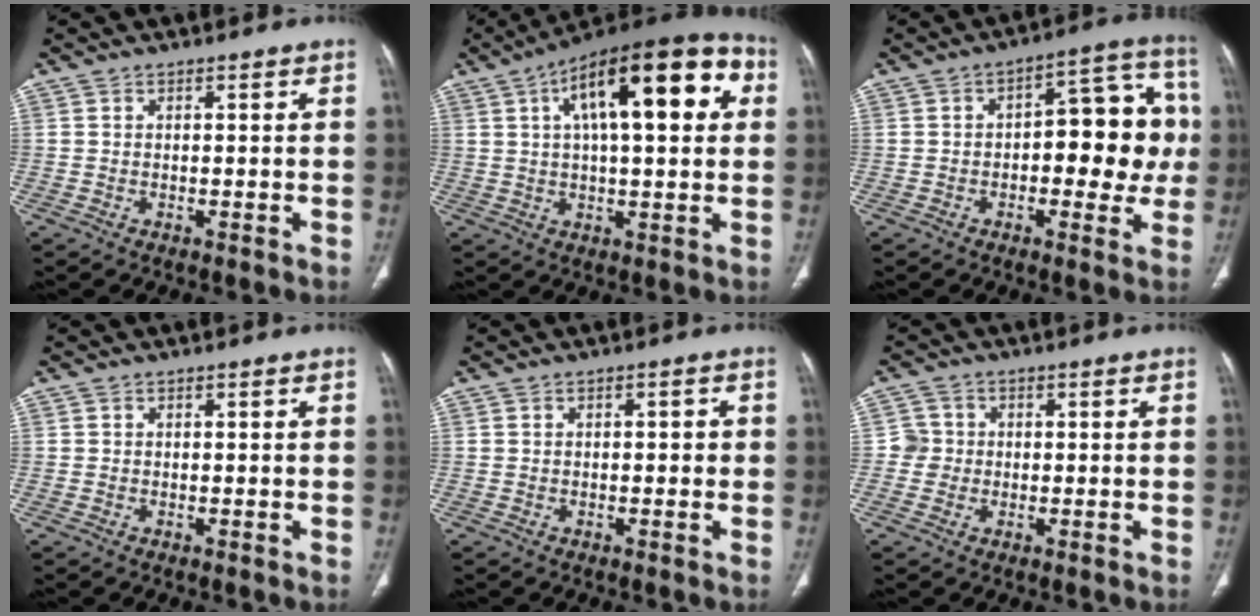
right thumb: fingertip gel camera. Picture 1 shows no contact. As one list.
[{"total": 22.7, "force": [6.6, 8.5, 20.1], "torque": [-0.287, 0.027, 0.092]}, {"total": 15.7, "force": [-0.2, 7.9, 13.6], "torque": [-0.121, 0.041, -0.005]}, {"total": 0.0}, {"total": 1.7, "force": [0.0, 0.8, 1.4], "torque": [-0.015, 0.002, -0.001]}, {"total": 3.0, "force": [-0.2, 3.0, 0.2], "torque": [0.019, 0.010, -0.010]}]